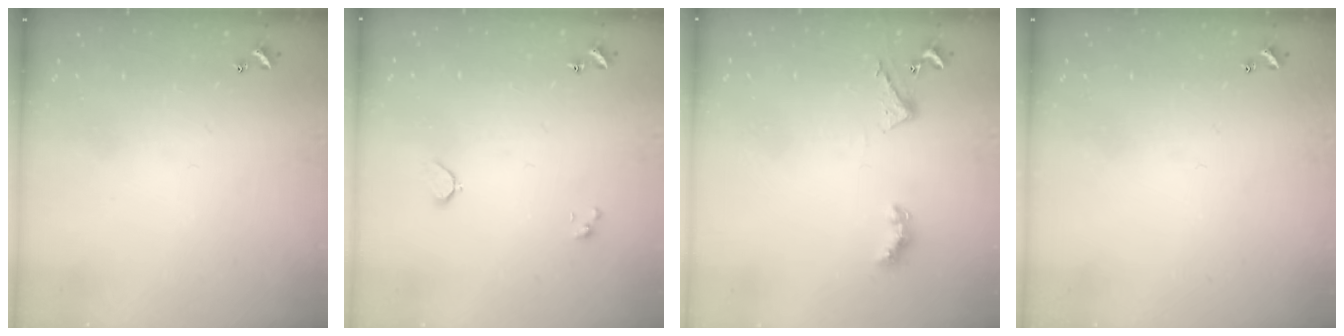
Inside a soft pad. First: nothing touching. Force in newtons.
{"total": 1.5, "press": 1.4, "slide": 0.6}
{"total": 2.8, "press": 2.8, "slide": 0.6}
{"total": 0.0}